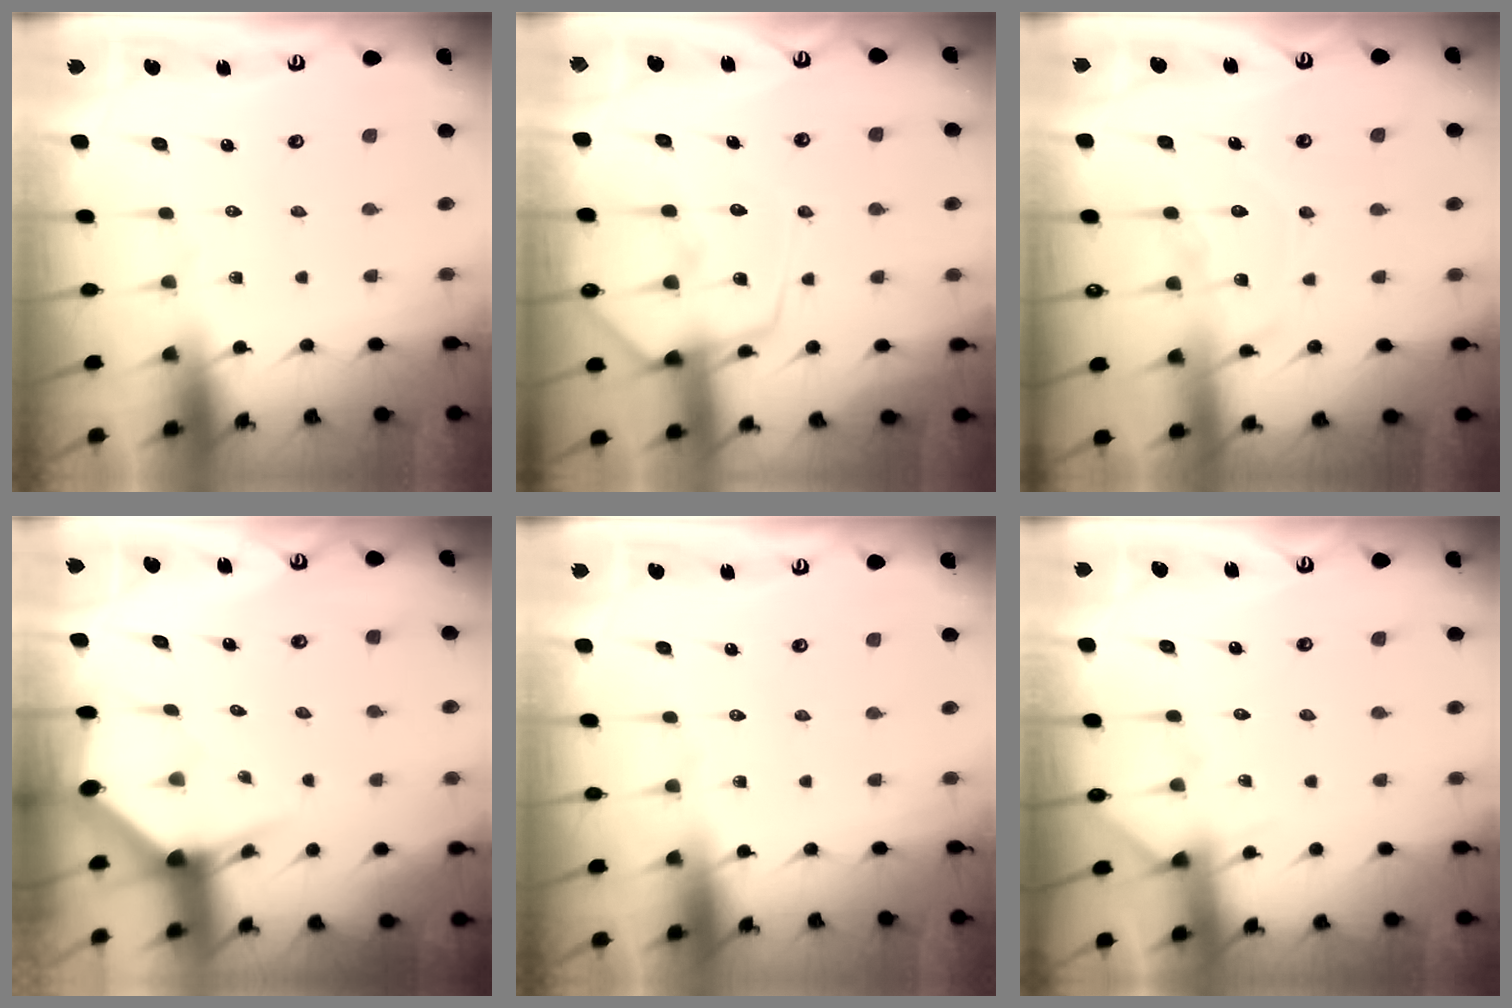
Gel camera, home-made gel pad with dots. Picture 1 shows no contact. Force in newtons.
{"total": 11.5, "press": 11.4, "slide": 1.1}
{"total": 12.4, "press": 12.3, "slide": 1.1}
{"total": 3.4, "press": 3.3, "slide": 0.5}
{"total": 0.0}
{"total": 2.8, "press": 2.8, "slide": 0.2}